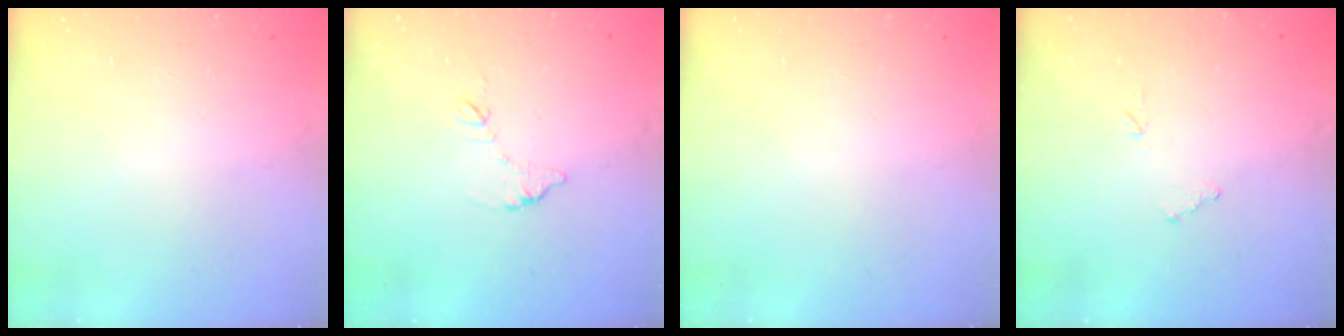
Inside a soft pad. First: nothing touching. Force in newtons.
{"total": 6.7, "press": 6.6, "slide": 0.5}
{"total": 0.0}
{"total": 7.2, "press": 7.1, "slide": 0.5}